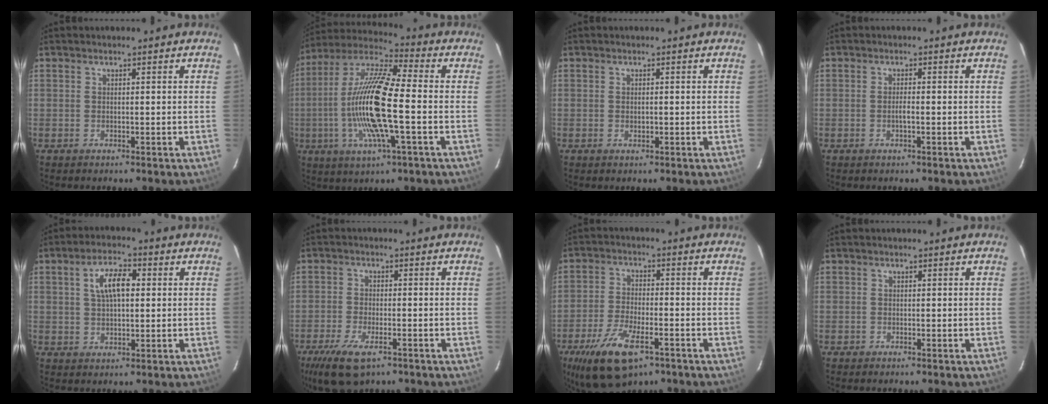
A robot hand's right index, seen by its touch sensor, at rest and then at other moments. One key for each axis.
{"total": 17.4, "fx": -2.8, "fy": 2.9, "fz": 16.9, "tx": -0.333, "ty": -0.003, "tz": -0.061}
{"total": 0.9, "fx": 0.0, "fy": 0.5, "fz": 0.7, "tx": -0.013, "ty": 0.002, "tz": 0.001}
{"total": 1.4, "fx": -0.4, "fy": 0.2, "fz": 1.3, "tx": -0.025, "ty": 0.001, "tz": -0.008}
{"total": 7.0, "fx": 1.7, "fy": 3.3, "fz": 5.9, "tx": -0.112, "ty": 0.016, "tz": 0.033}
{"total": 9.7, "fx": -5.9, "fy": 4.1, "fz": 6.5, "tx": -0.156, "ty": -0.026, "tz": -0.108}
{"total": 13.5, "fx": -7.7, "fy": 5.9, "fz": 9.4, "tx": -0.207, "ty": -0.024, "tz": -0.137}
{"total": 0.5, "fx": -0.2, "fy": 0.5, "fz": -0.1, "tx": 0.002, "ty": 0.001, "tz": -0.003}